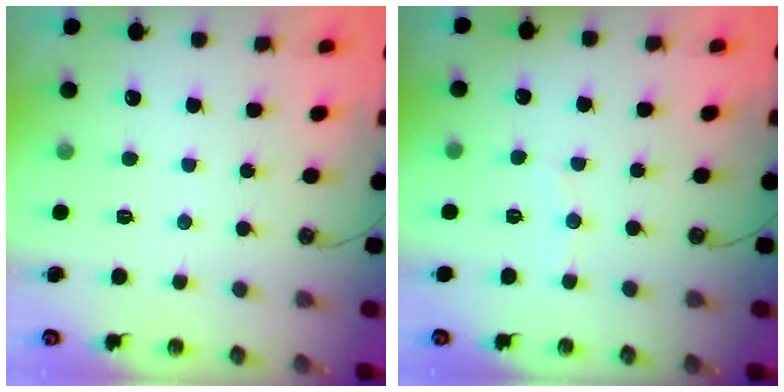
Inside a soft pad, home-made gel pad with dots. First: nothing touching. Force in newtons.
{"total": 3.8, "press": 3.5, "slide": 1.4}